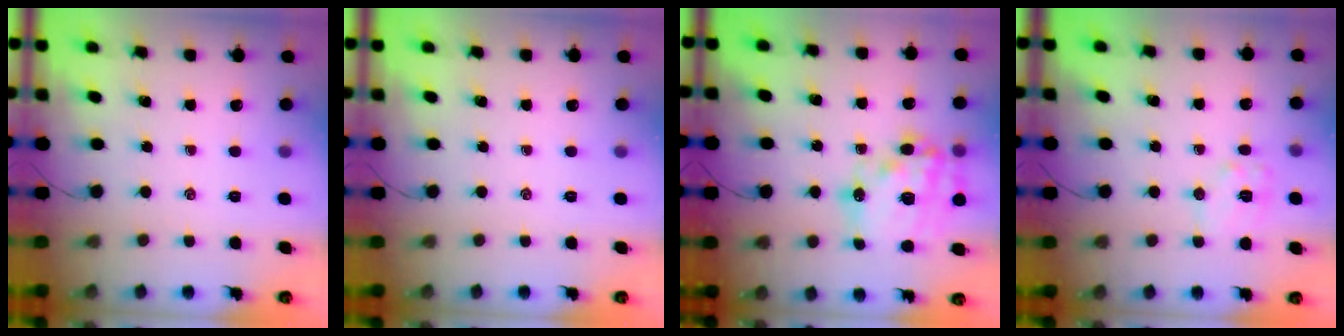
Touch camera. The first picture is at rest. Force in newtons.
{"total": 0.0}
{"total": 22.8, "press": 22.2, "slide": 4.9}
{"total": 7.8, "press": 7.8, "slide": 0.2}